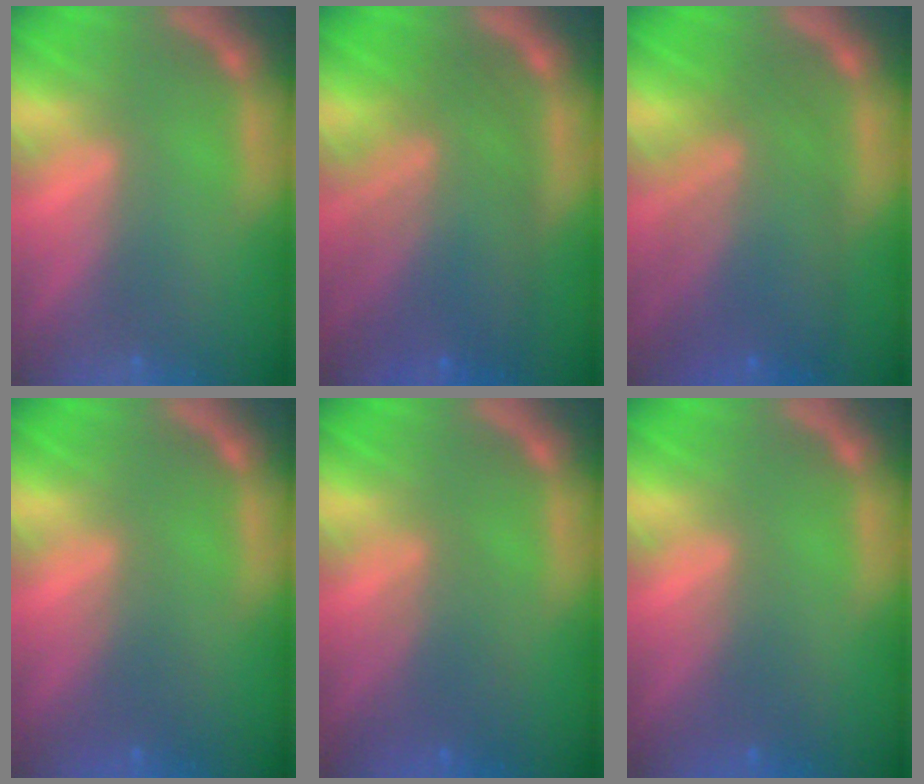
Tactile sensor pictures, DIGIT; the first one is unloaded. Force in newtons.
{"total": 9.1}
{"total": 8.1}
{"total": 2.0}
{"total": 3.1}
{"total": 2.0}